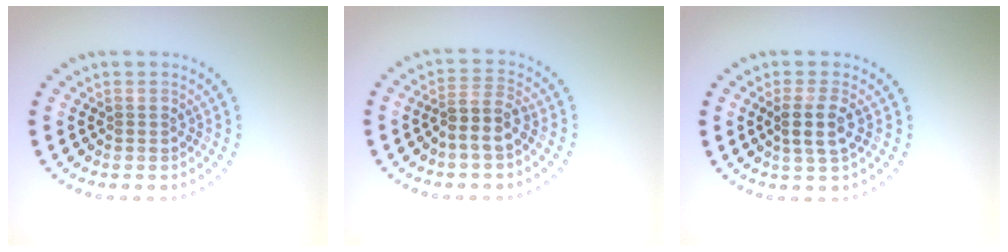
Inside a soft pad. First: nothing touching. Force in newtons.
{"total": 2.6, "press": 2.2, "slide": 1.4}
{"total": 2.5, "press": 2.2, "slide": 1.2}